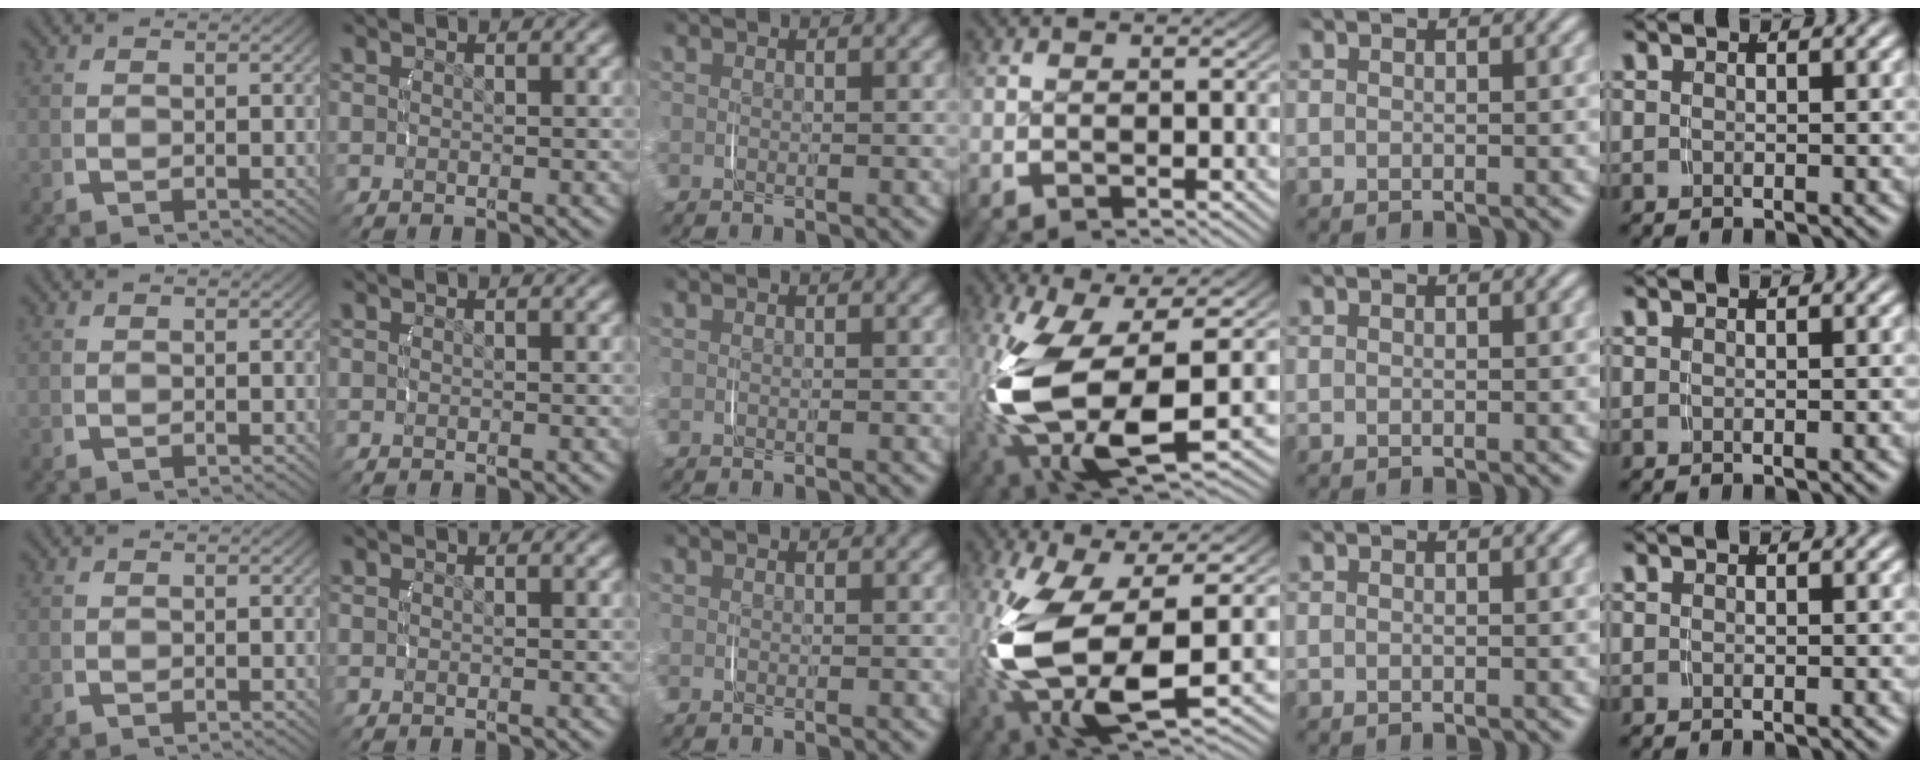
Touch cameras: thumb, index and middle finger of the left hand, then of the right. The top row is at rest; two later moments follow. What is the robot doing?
{"motion": "lift_and_place", "object": "camera"}